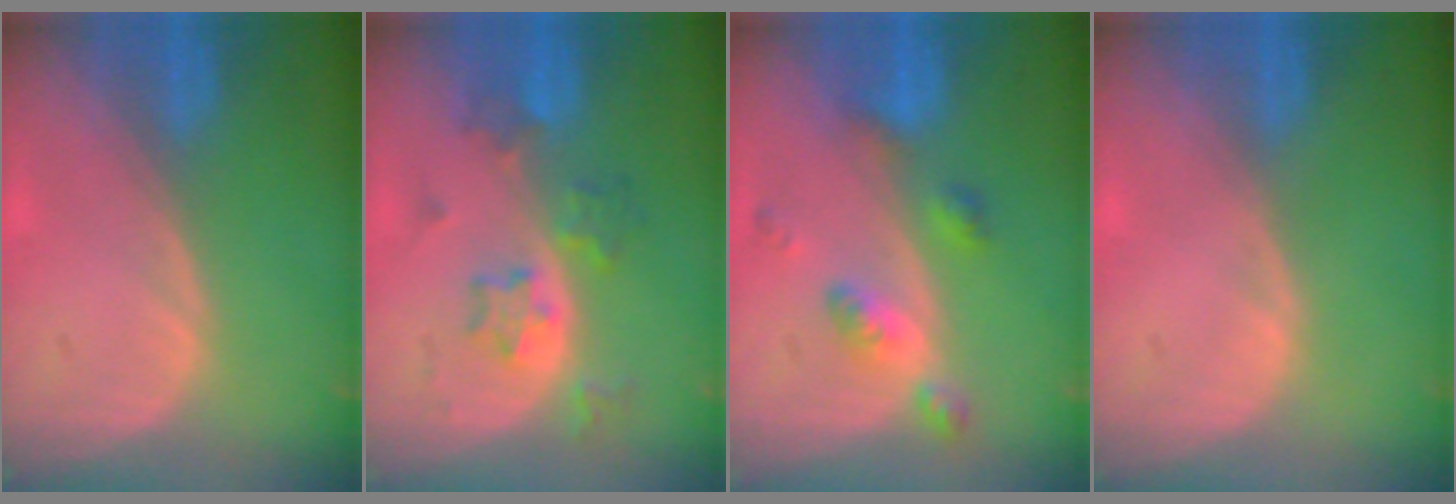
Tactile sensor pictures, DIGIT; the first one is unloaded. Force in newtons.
{"total": 5.7, "press": 5.4, "slide": 1.8}
{"total": 5.8, "press": 5.0, "slide": 2.8}
{"total": 0.0}